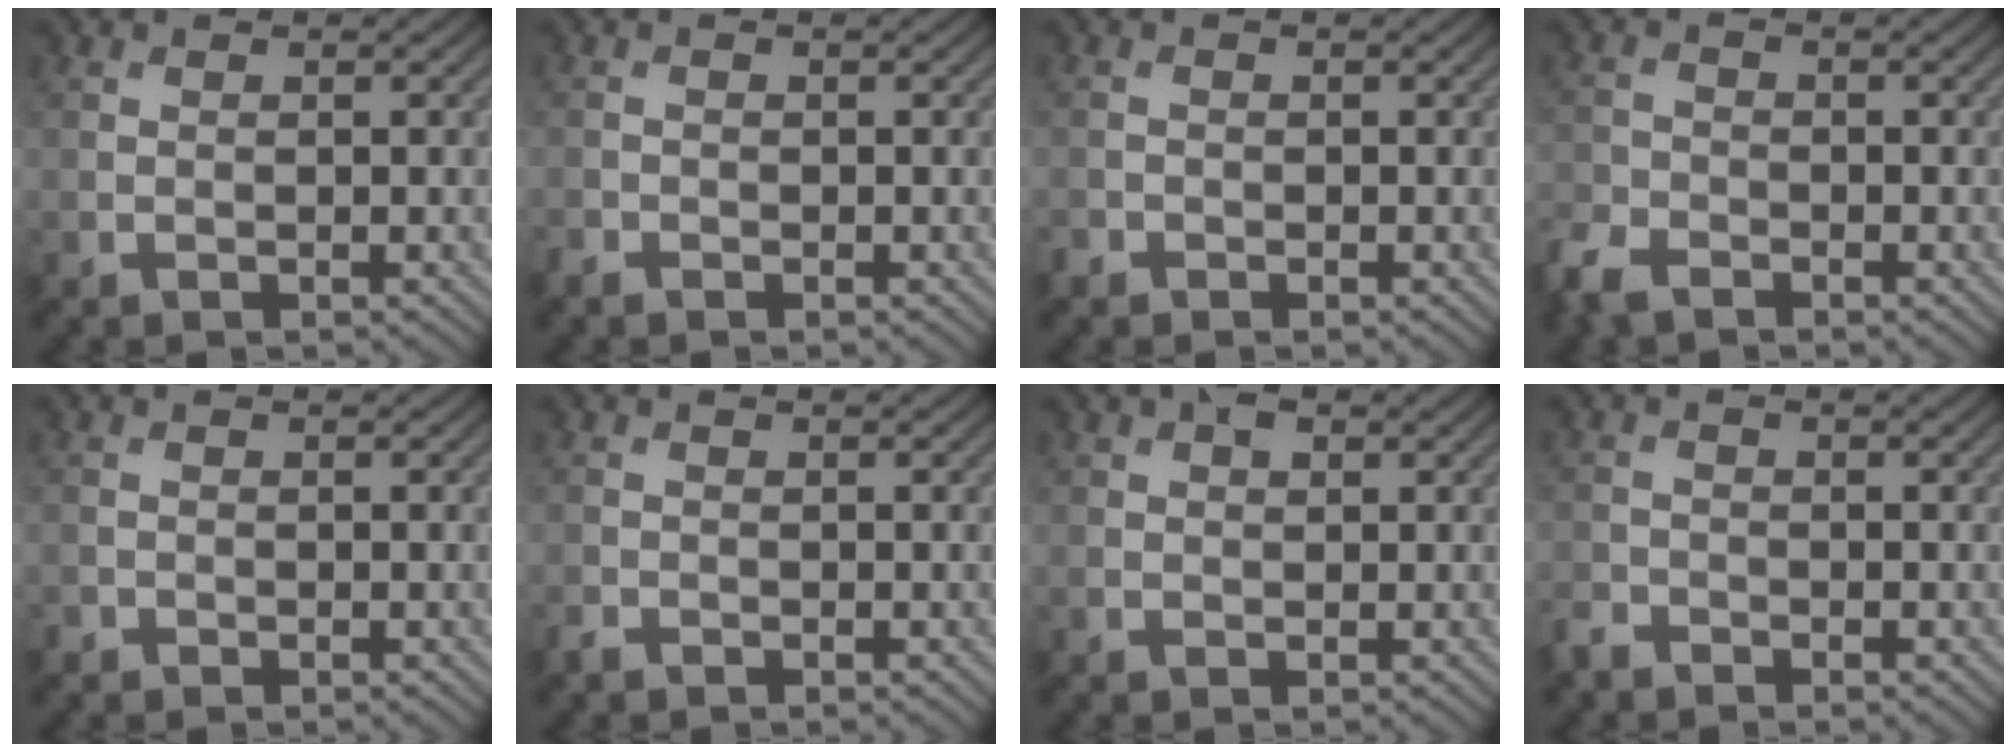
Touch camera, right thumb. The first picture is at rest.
{"total": 1.0, "force": [-0.9, 0.4, 0.2], "torque": [-0.005, -0.002, -0.021]}
{"total": 0.9, "force": [-0.7, 0.5, 0.1], "torque": [-0.002, -0.002, -0.016]}
{"total": 4.4, "force": [-3.4, 2.1, 2.0], "torque": [-0.049, -0.011, -0.080]}
{"total": 0.6, "force": [-0.5, 0.3, 0.0], "torque": [0.001, -0.004, -0.009]}
{"total": 0.7, "force": [-0.7, 0.2, 0.2], "torque": [-0.004, -0.002, -0.015]}
{"total": 1.7, "force": [0.8, 1.0, 1.1], "torque": [-0.018, 0.005, 0.011]}
{"total": 1.7, "force": [-1.5, 0.7, 0.3], "torque": [-0.010, -0.003, -0.039]}